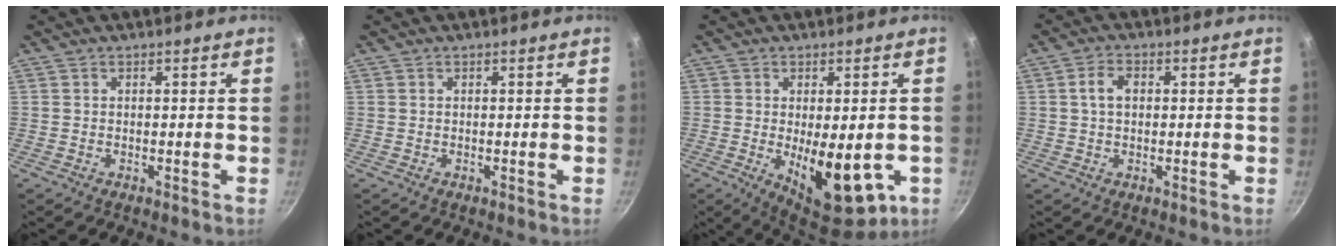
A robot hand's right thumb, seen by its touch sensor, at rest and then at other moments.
{"total": 0.0}
{"total": 14.7, "force": [-3.4, 6.7, 12.7], "torque": [-0.153, -0.017, -0.029]}
{"total": 3.7, "force": [0.5, 2.5, 2.7], "torque": [-0.041, 0.010, 0.004]}